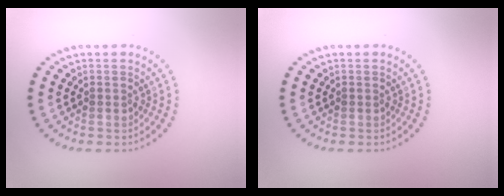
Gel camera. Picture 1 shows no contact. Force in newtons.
{"total": 0.0}